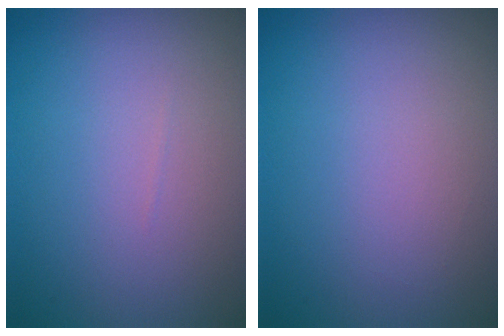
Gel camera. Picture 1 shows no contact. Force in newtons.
{"total": 0.0}